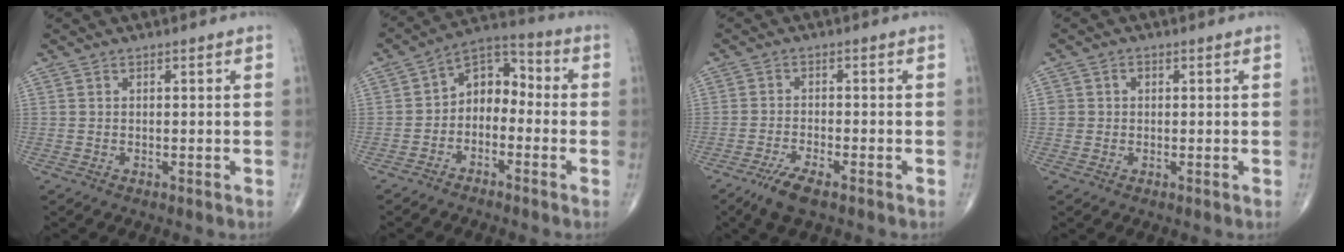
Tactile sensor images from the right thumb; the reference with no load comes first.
{"total": 8.6, "force": [-1.9, 6.1, 5.8], "torque": [-0.062, 0.049, -0.052]}
{"total": 5.1, "force": [-3.5, 1.1, 3.6], "torque": [-0.082, 0.002, -0.064]}
{"total": 2.1, "force": [0.2, 2.1, 0.4], "torque": [0.006, 0.004, 0.003]}